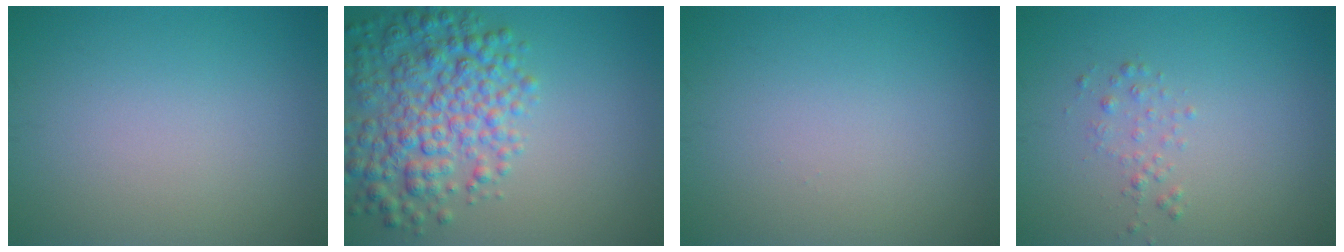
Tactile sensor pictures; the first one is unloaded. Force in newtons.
{"total": 6.7, "press": 6.7, "slide": 0.2}
{"total": 0.0}
{"total": 1.1, "press": 1.1, "slide": 0.1}